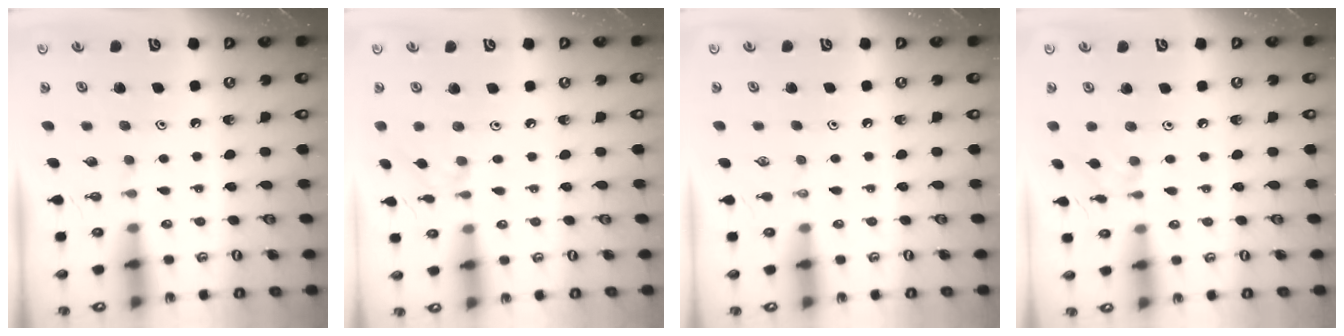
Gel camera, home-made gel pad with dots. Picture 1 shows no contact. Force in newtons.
{"total": 2.5, "press": 2.5, "slide": 0.5}
{"total": 0.0}
{"total": 3.1, "press": 3.1, "slide": 0.5}